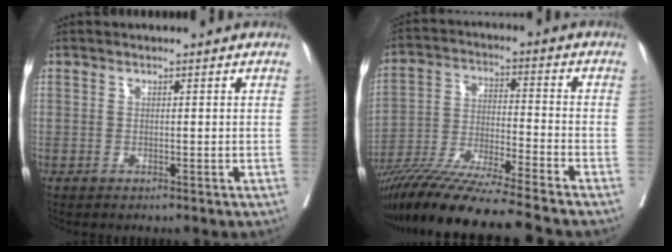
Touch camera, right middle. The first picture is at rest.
{"total": 16.7, "force": [-14.4, -1.5, 8.3], "torque": [-0.158, -0.036, -0.254]}